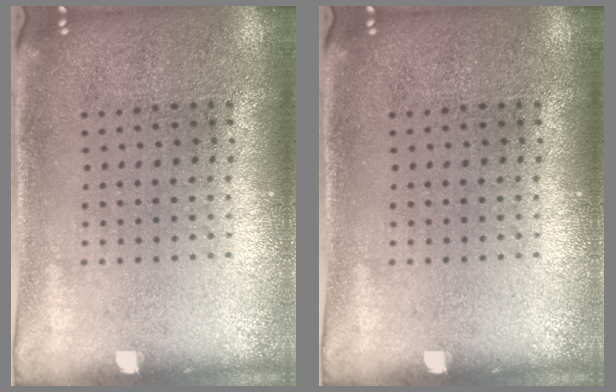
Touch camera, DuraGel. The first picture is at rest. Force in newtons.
{"total": 0.0}